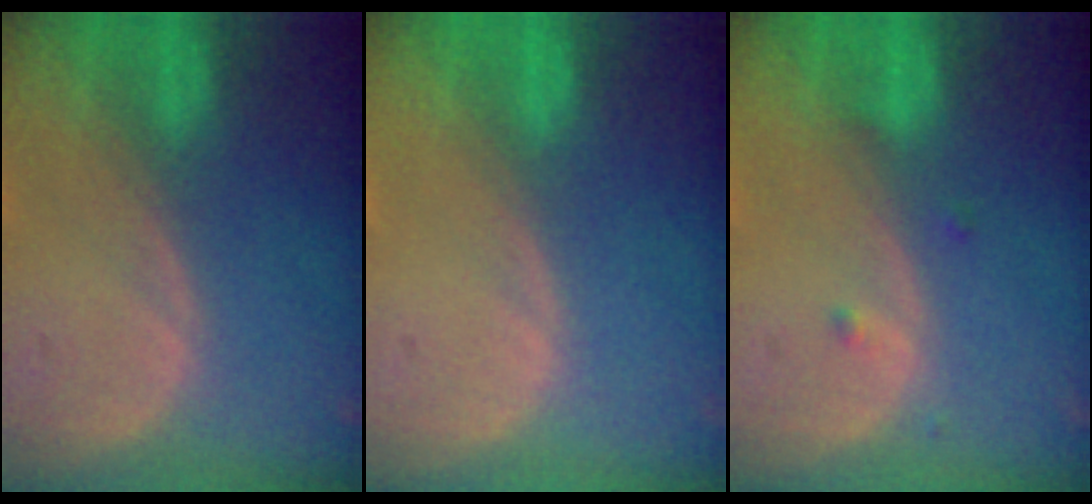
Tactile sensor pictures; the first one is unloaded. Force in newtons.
{"total": 0.0}
{"total": 1.1, "press": 1.1, "slide": 0.1}